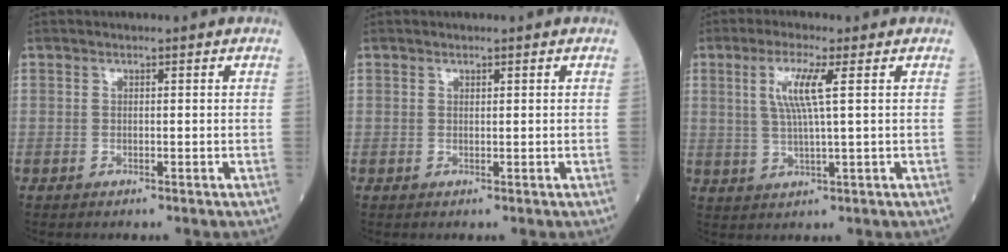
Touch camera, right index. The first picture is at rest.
{"total": 0.0}
{"total": 5.9, "force": [1.8, -0.1, 5.6], "torque": [-0.115, 0.002, 0.038]}